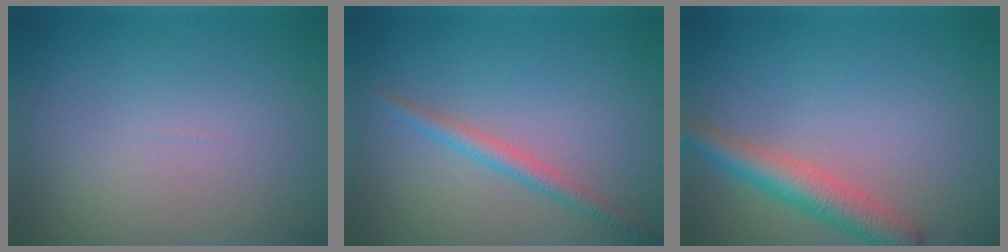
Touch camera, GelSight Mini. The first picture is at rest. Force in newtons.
{"total": 1.9, "press": 1.9, "slide": 0.1}
{"total": 3.9, "press": 3.9, "slide": 0.2}